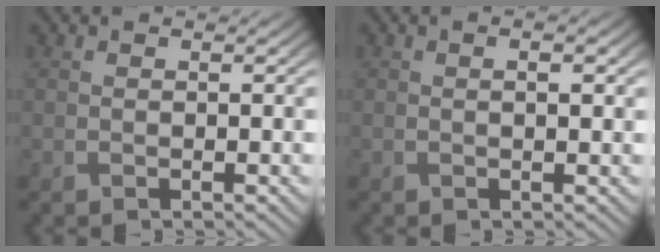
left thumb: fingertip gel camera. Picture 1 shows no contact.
{"total": 1.5, "force": [0.5, 0.3, 1.4], "torque": [-0.021, 0.000, 0.010]}